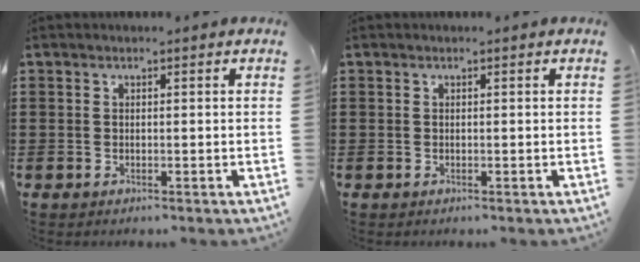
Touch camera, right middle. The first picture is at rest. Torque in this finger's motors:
{"motor_torque": [0.51, -1.47, -0.01, -0.01]}